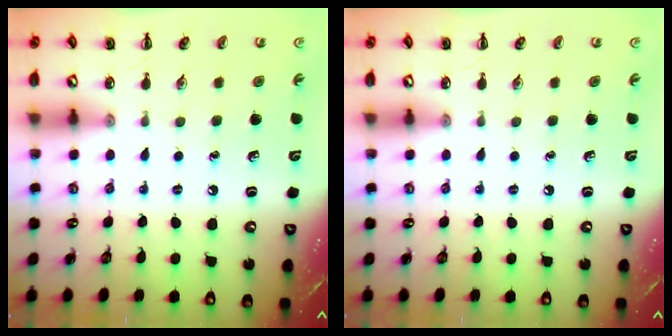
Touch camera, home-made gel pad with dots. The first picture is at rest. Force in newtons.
{"total": 0.0}